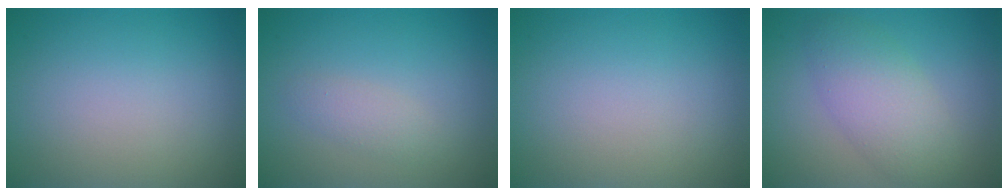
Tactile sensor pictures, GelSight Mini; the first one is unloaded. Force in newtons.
{"total": 1.4, "press": 1.4, "slide": 0.1}
{"total": 0.0}
{"total": 4.5, "press": 4.5, "slide": 0.1}